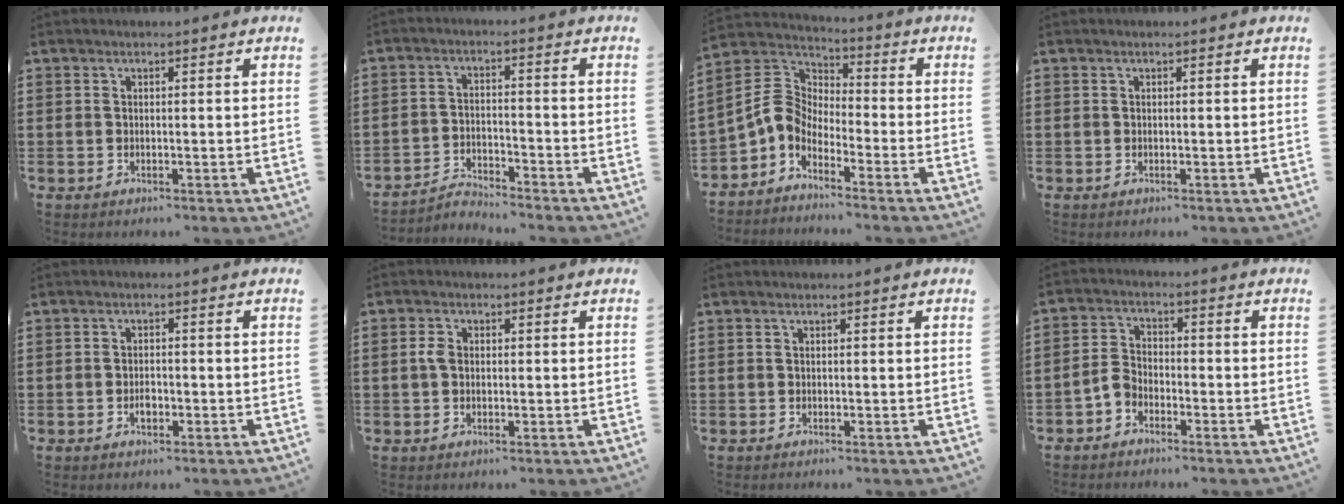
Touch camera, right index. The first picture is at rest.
{"total": 2.9, "force": [-2.9, 0.4, 0.2], "torque": [-0.010, 0.005, -0.062]}
{"total": 5.2, "force": [-2.4, 3.9, 2.3], "torque": [-0.093, -0.008, -0.063]}
{"total": 0.0}
{"total": 1.8, "force": [-0.7, 1.0, 1.3], "torque": [-0.027, -0.002, -0.012]}
{"total": 2.0, "force": [0.0, 1.3, 1.5], "torque": [-0.032, 0.005, 0.000]}
{"total": 0.0}
{"total": 3.2, "force": [-2.3, 1.7, 1.3], "torque": [-0.043, 0.002, -0.051]}